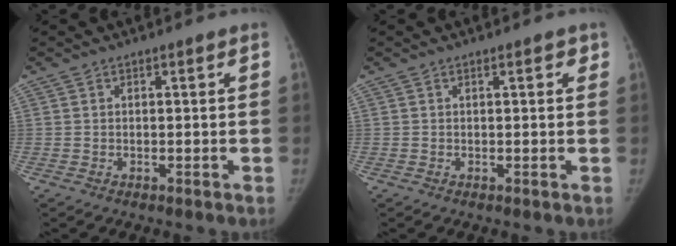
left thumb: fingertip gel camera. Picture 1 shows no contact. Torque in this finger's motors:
{"motor_torque": [-0.35, 0.27, -0.01, 0.47, -0.04]}